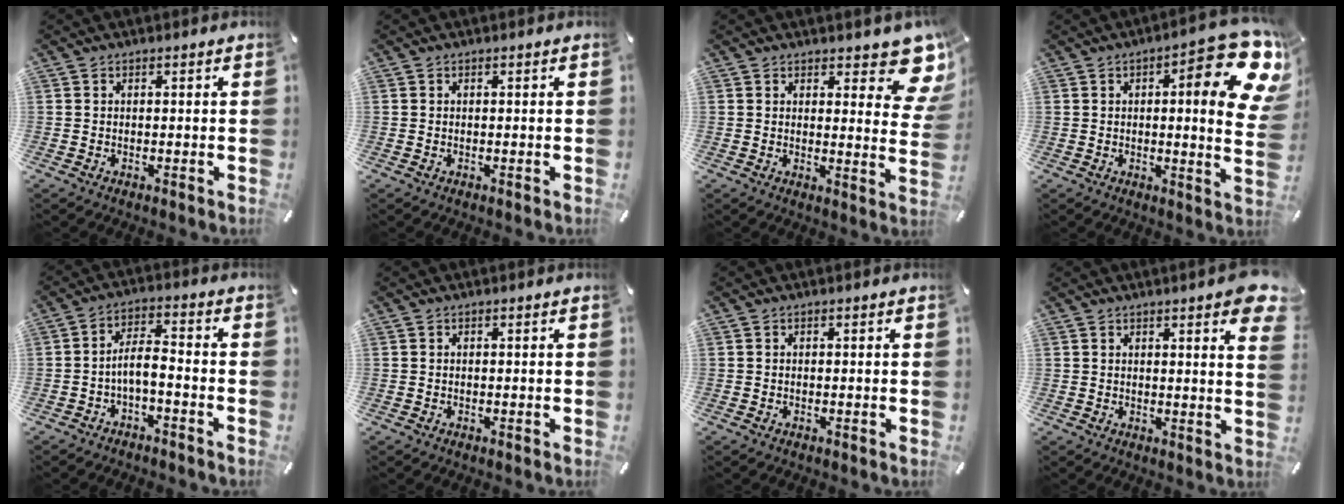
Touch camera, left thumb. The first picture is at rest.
{"total": 0.0}
{"total": 10.5, "force": [7.0, 4.2, 6.5], "torque": [-0.059, -0.056, 0.119]}
{"total": 18.4, "force": [7.4, 5.1, 16.1], "torque": [-0.206, -0.061, 0.106]}
{"total": 5.5, "force": [-2.7, 2.0, 4.4], "torque": [-0.082, 0.011, -0.051]}
{"total": 0.0}
{"total": 0.0}
{"total": 5.5, "force": [3.1, 0.9, 4.4], "torque": [-0.058, -0.022, 0.048]}